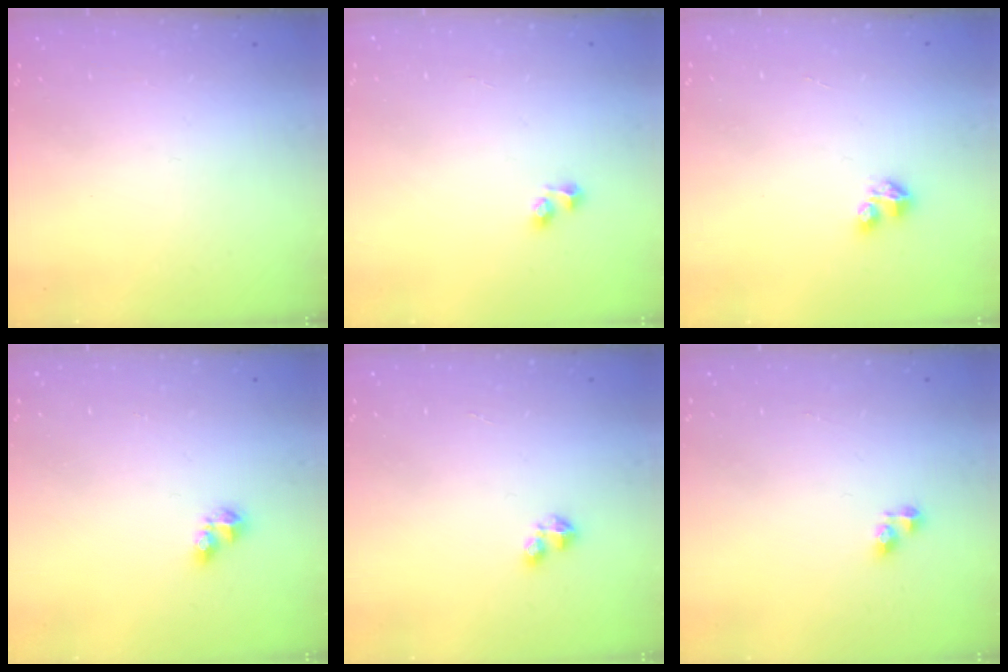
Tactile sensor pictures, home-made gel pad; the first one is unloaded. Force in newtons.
{"total": 3.0, "press": 2.7, "slide": 1.3}
{"total": 2.7, "press": 2.7, "slide": 0.3}
{"total": 5.7, "press": 5.7, "slide": 0.5}
{"total": 2.4, "press": 2.4, "slide": 0.4}
{"total": 3.3, "press": 3.3, "slide": 0.4}